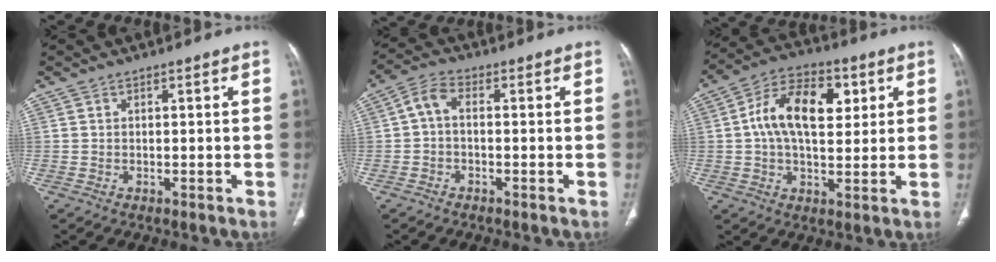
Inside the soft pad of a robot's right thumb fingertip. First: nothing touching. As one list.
[{"total": 4.1, "force": [-0.4, 2.3, 3.4], "torque": [-0.065, 0.018, -0.016]}, {"total": 14.5, "force": [3.1, 8.3, 11.4], "torque": [-0.175, 0.012, 0.047]}]